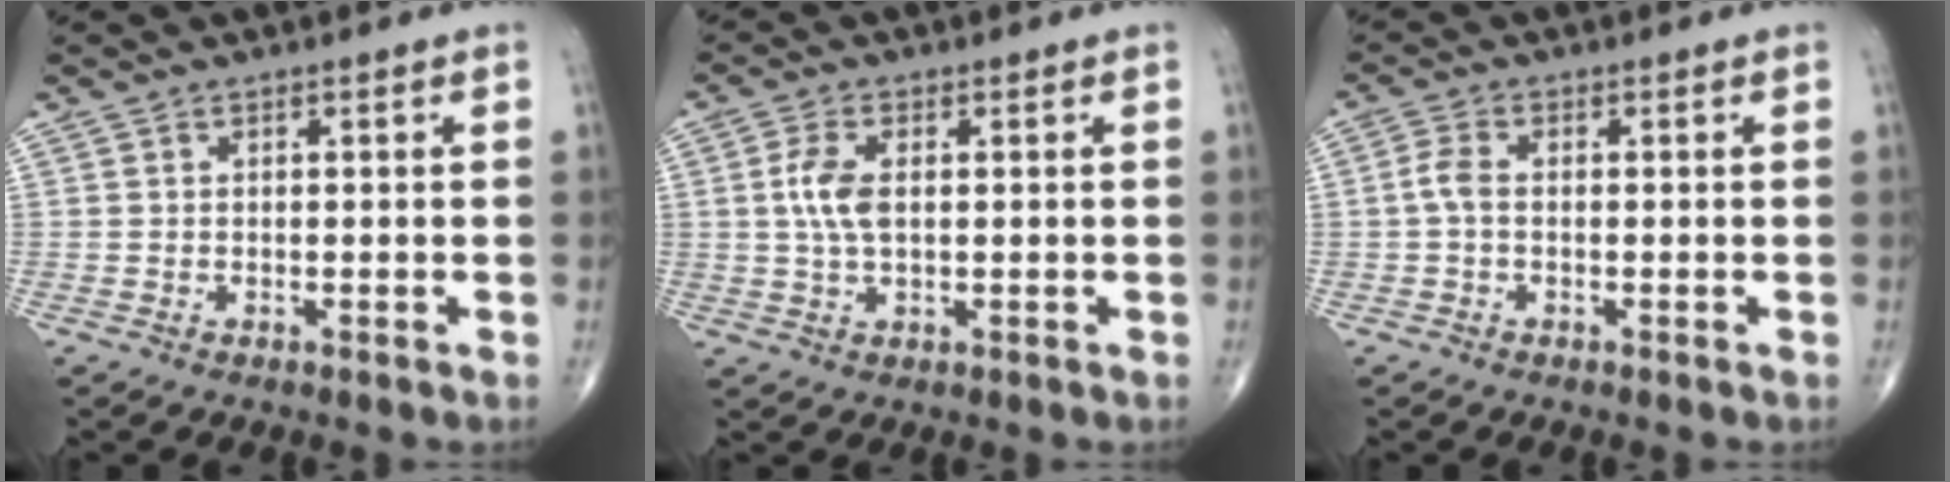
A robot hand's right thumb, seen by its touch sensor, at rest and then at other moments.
{"total": 5.4, "force": [0.6, 2.7, 4.6], "torque": [-0.104, 0.003, 0.010]}
{"total": 2.8, "force": [-0.4, 1.5, 2.4], "torque": [-0.054, 0.007, -0.014]}